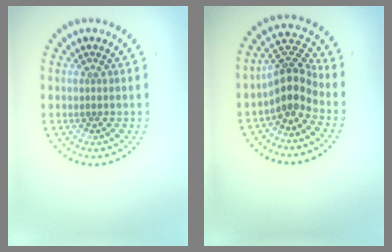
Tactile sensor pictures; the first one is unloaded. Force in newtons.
{"total": 3.9, "press": 3.1, "slide": 2.4}